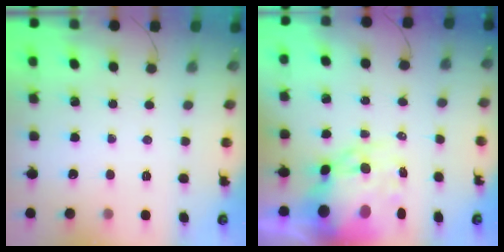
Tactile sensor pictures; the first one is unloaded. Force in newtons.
{"total": 14.4, "press": 14.0, "slide": 3.6}